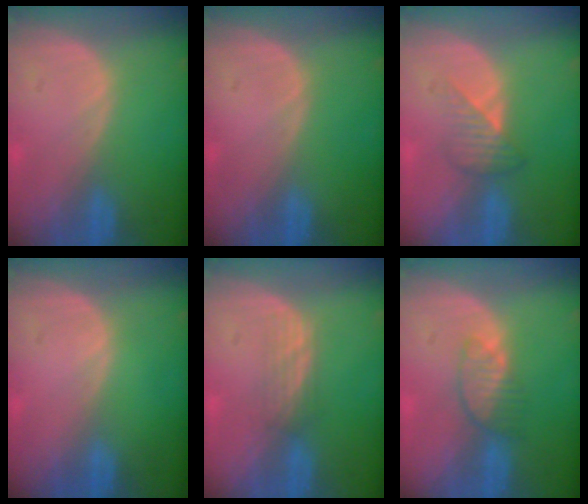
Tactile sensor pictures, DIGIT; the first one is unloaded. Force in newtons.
{"total": 0.0}
{"total": 3.5, "press": 3.2, "slide": 1.4}
{"total": 0.0}
{"total": 2.3, "press": 2.2, "slide": 0.3}
{"total": 3.6, "press": 3.5, "slide": 1.1}